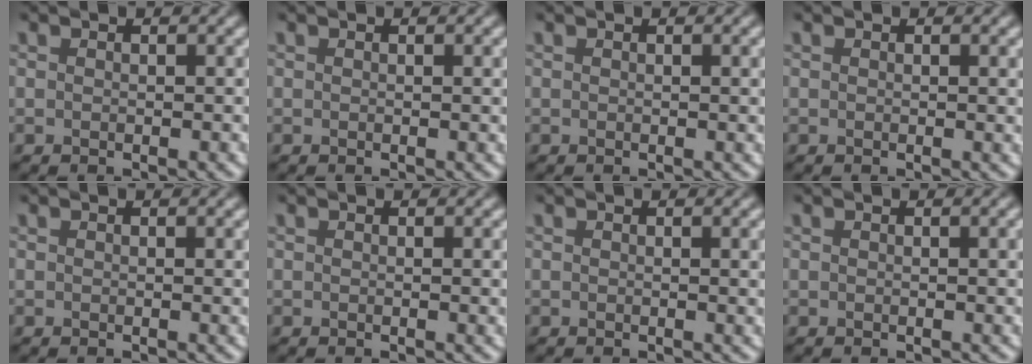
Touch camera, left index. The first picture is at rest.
{"total": 0.7, "force": [0.2, 0.1, 0.7], "torque": [-0.007, 0.002, 0.001]}
{"total": 1.0, "force": [0.2, 0.3, 1.0], "torque": [-0.011, 0.002, 0.001]}
{"total": 1.0, "force": [0.2, 0.2, 1.0], "torque": [-0.010, 0.000, 0.002]}
{"total": 0.8, "force": [0.2, 0.2, 0.8], "torque": [-0.007, 0.001, 0.001]}
{"total": 1.1, "force": [0.1, 0.3, 1.1], "torque": [-0.011, 0.001, 0.000]}
{"total": 1.7, "force": [0.3, 0.5, 1.6], "torque": [-0.015, 0.002, 0.003]}
{"total": 1.4, "force": [0.2, 0.4, 1.3], "torque": [-0.014, 0.003, 0.001]}